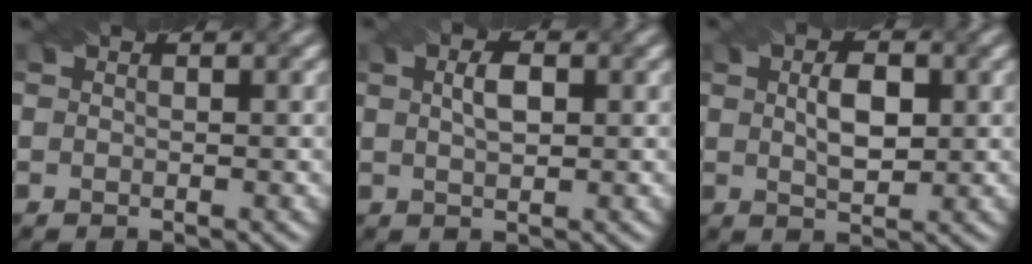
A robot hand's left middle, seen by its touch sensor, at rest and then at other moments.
{"total": 2.1, "force": [0.5, 0.9, 1.9], "torque": [-0.038, 0.005, 0.012]}
{"total": 3.3, "force": [0.4, 1.6, 2.9], "torque": [-0.059, 0.003, 0.011]}